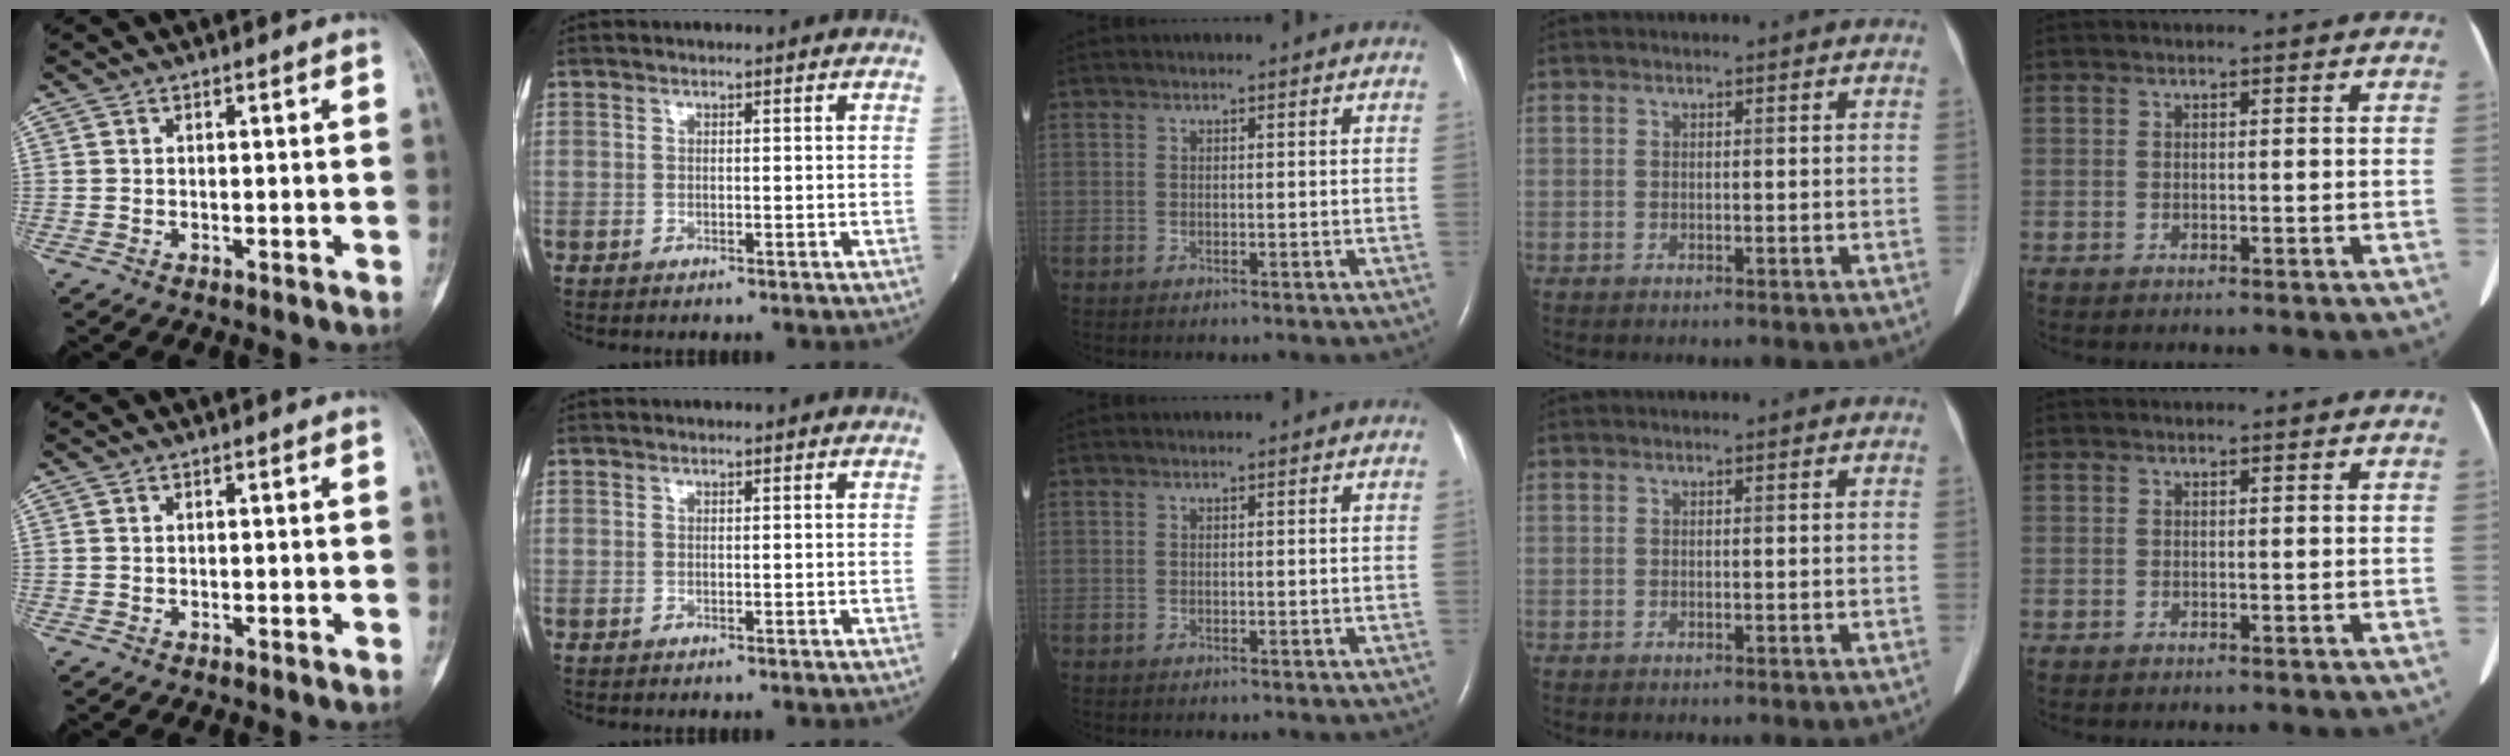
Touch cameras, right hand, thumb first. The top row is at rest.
{}